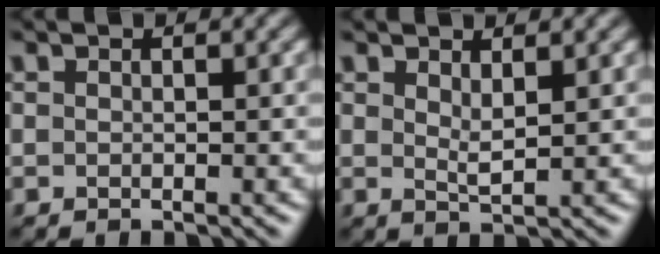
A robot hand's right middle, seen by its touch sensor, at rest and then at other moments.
{"total": 1.6, "force": [1.0, 0.3, 1.2], "torque": [-0.025, -0.005, 0.020]}